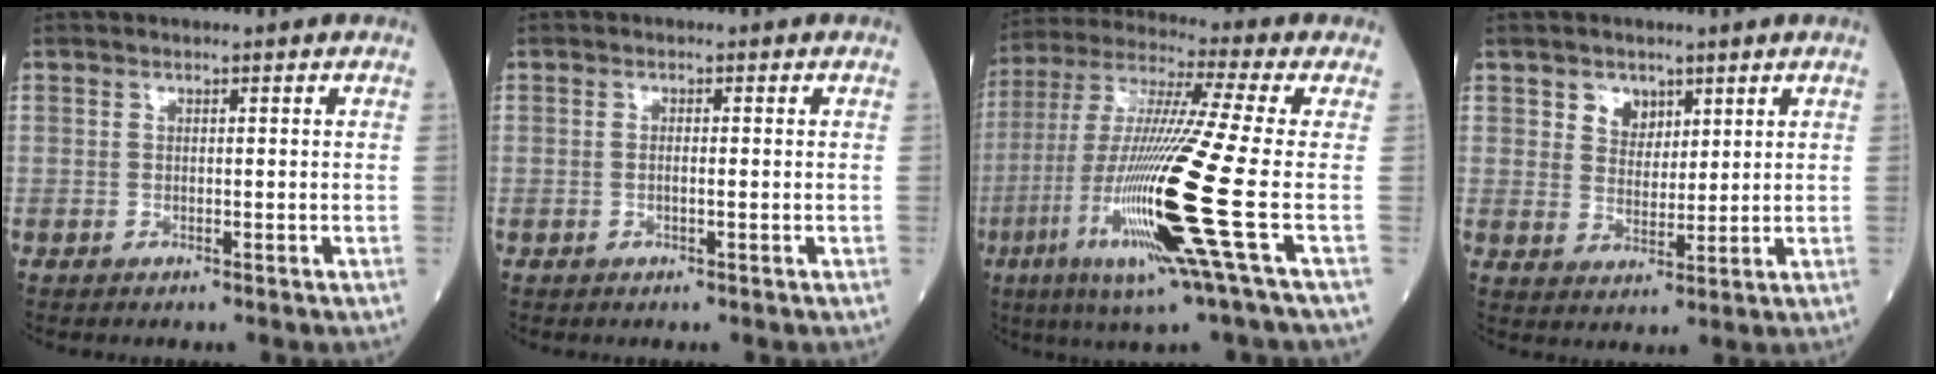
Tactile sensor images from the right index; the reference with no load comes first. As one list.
[{"total": 1.0, "force": [-0.1, 0.1, 1.0], "torque": [-0.021, 0.001, 0.000]}, {"total": 19.8, "force": [-5.7, -1.1, 18.9], "torque": [-0.408, -0.033, -0.120]}, {"total": 4.1, "force": [2.4, 2.9, 1.5], "torque": [-0.026, 0.003, 0.048]}]